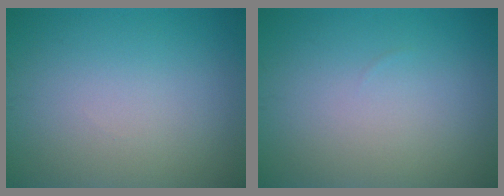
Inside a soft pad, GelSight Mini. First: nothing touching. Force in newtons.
{"total": 0.0}